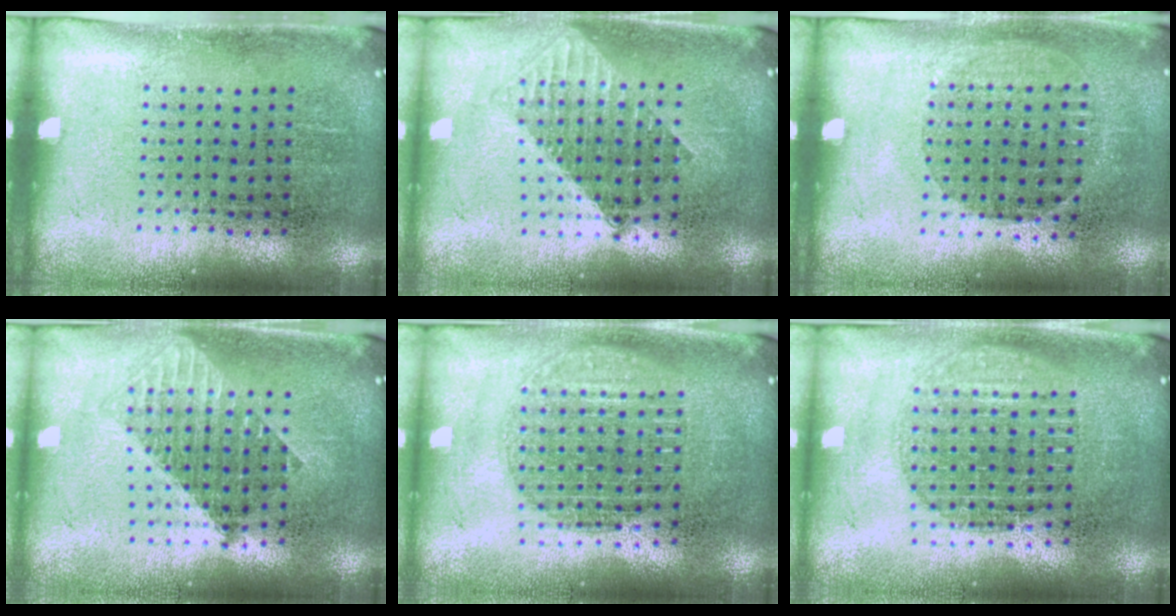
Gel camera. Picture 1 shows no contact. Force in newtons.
{"total": 1.6, "press": 1.3, "slide": 1.0}
{"total": 1.0, "press": 0.8, "slide": 0.5}
{"total": 1.7, "press": 1.4, "slide": 1.0}
{"total": 1.7, "press": 1.5, "slide": 0.9}
{"total": 1.7, "press": 1.5, "slide": 0.9}